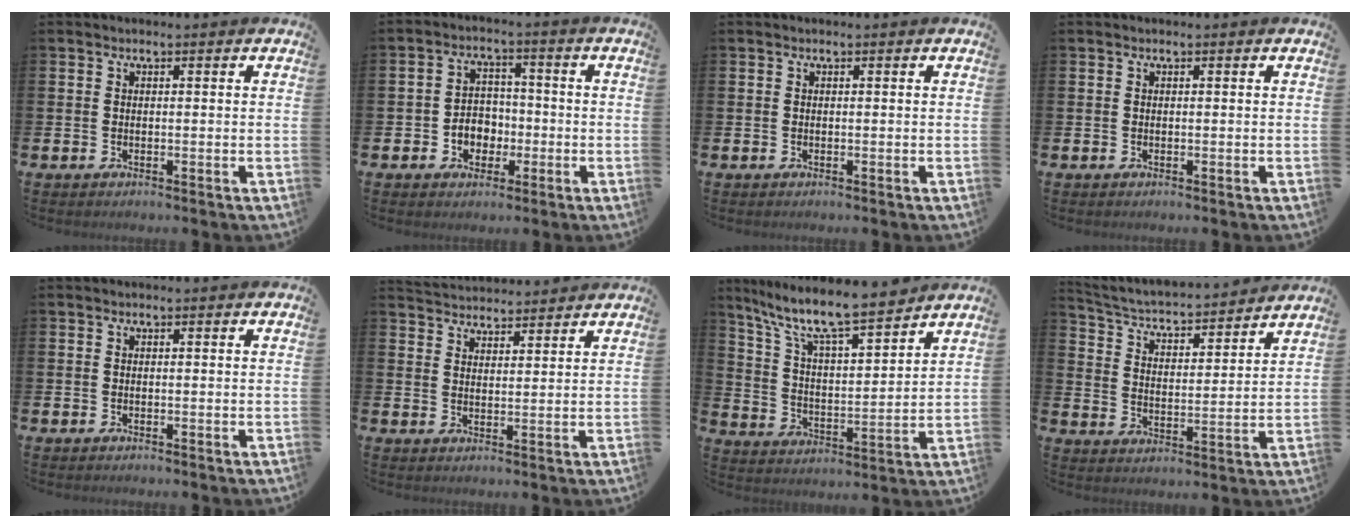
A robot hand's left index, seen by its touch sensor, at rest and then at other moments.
{"total": 4.0, "force": [-1.2, 3.4, 1.5], "torque": [-0.029, 0.003, -0.032]}
{"total": 0.0}
{"total": 0.0}
{"total": 0.0}
{"total": 3.7, "force": [3.7, 0.6, -0.4], "torque": [-0.003, -0.021, 0.067]}
{"total": 9.9, "force": [8.7, 1.2, 4.4], "torque": [-0.118, -0.061, 0.147]}
{"total": 4.3, "force": [4.1, 0.6, 1.1], "torque": [-0.049, -0.042, 0.063]}